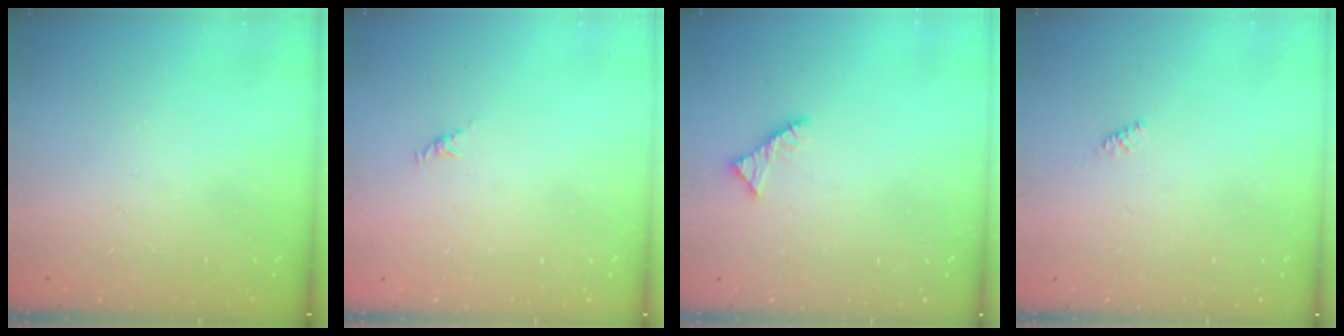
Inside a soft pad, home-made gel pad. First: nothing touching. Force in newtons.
{"total": 2.1, "press": 2.0, "slide": 0.7}
{"total": 2.9, "press": 2.9, "slide": 0.4}
{"total": 1.6, "press": 1.5, "slide": 0.4}